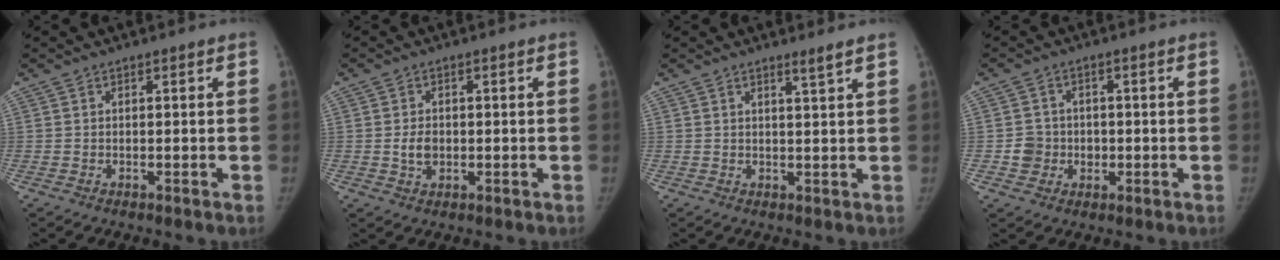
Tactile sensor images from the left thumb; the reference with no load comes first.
{"total": 2.9, "force": [-0.1, 2.1, 2.0], "torque": [-0.032, -0.001, 0.001]}
{"total": 2.0, "force": [1.6, -0.6, 1.2], "torque": [-0.023, -0.019, 0.028]}
{"total": 4.3, "force": [-0.5, 4.2, 1.1], "torque": [0.011, 0.009, -0.007]}